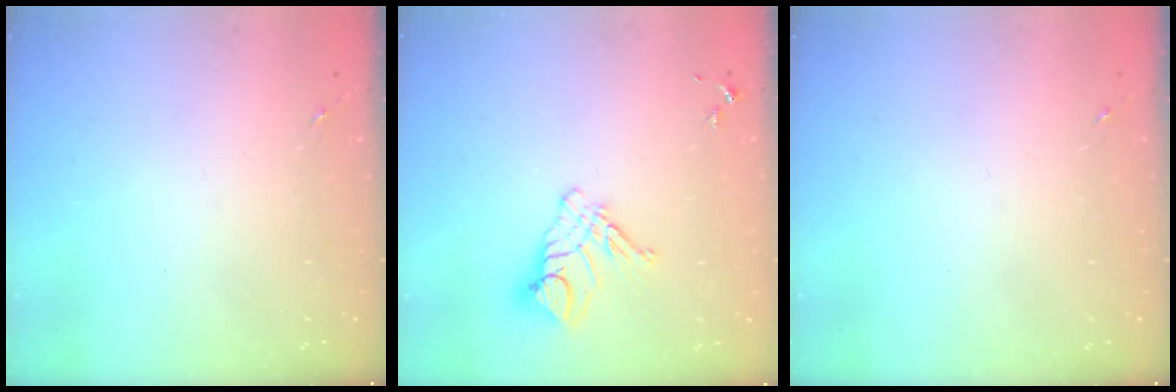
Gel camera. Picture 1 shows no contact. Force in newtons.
{"total": 10.7, "press": 10.6, "slide": 1.1}
{"total": 0.0}